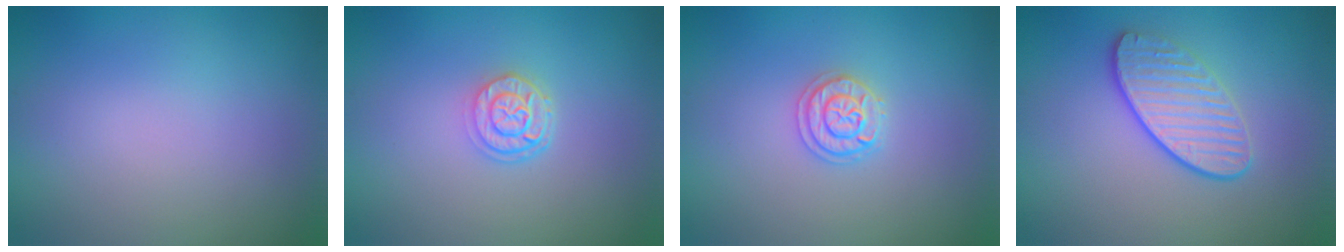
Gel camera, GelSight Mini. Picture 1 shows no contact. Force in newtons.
{"total": 2.5, "press": 2.0, "slide": 1.5}
{"total": 2.0, "press": 2.0, "slide": 0.3}
{"total": 3.4, "press": 3.1, "slide": 1.4}